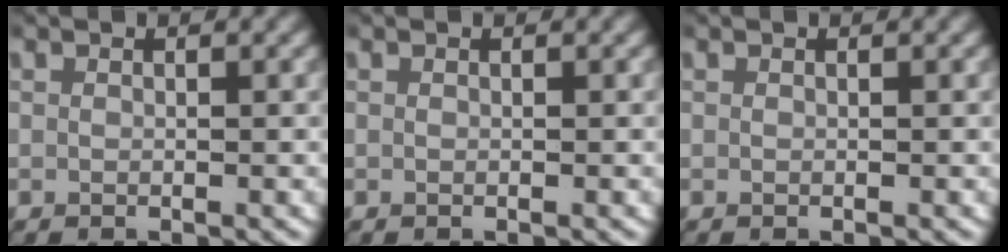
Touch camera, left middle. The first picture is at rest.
{"total": 0.0}
{"total": 0.0}